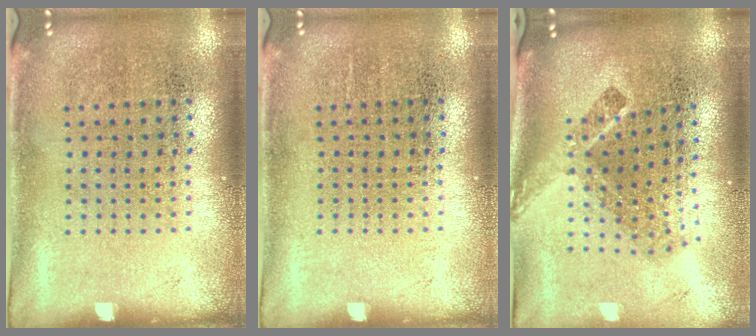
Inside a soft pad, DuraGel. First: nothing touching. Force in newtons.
{"total": 0.0}
{"total": 2.2, "press": 1.5, "slide": 1.7}